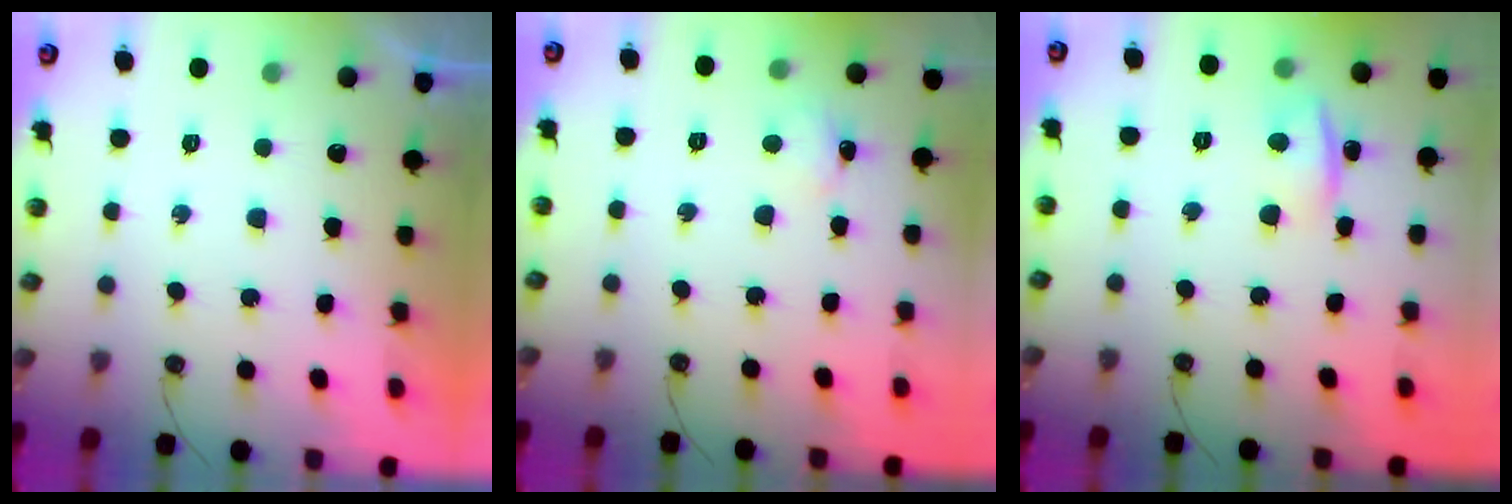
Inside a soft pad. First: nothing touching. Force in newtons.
{"total": 3.3, "press": 3.3, "slide": 0.4}
{"total": 2.0, "press": 1.5, "slide": 1.3}